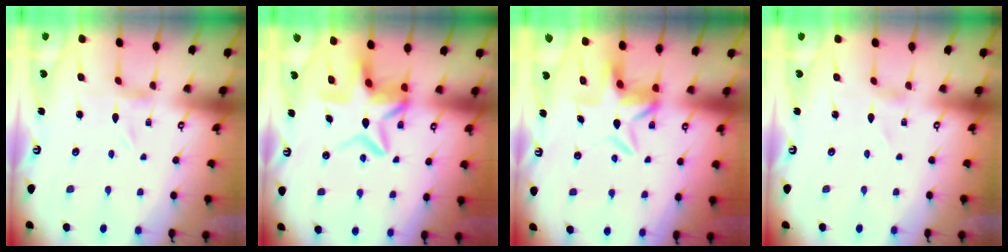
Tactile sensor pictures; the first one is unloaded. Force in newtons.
{"total": 11.5, "press": 11.4, "slide": 1.8}
{"total": 6.3, "press": 5.9, "slide": 2.2}
{"total": 1.2, "press": 1.1, "slide": 0.1}